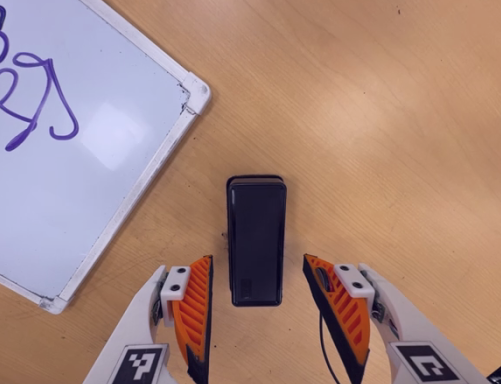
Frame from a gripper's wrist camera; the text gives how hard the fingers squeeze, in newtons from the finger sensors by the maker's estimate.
{"total": 0.0}